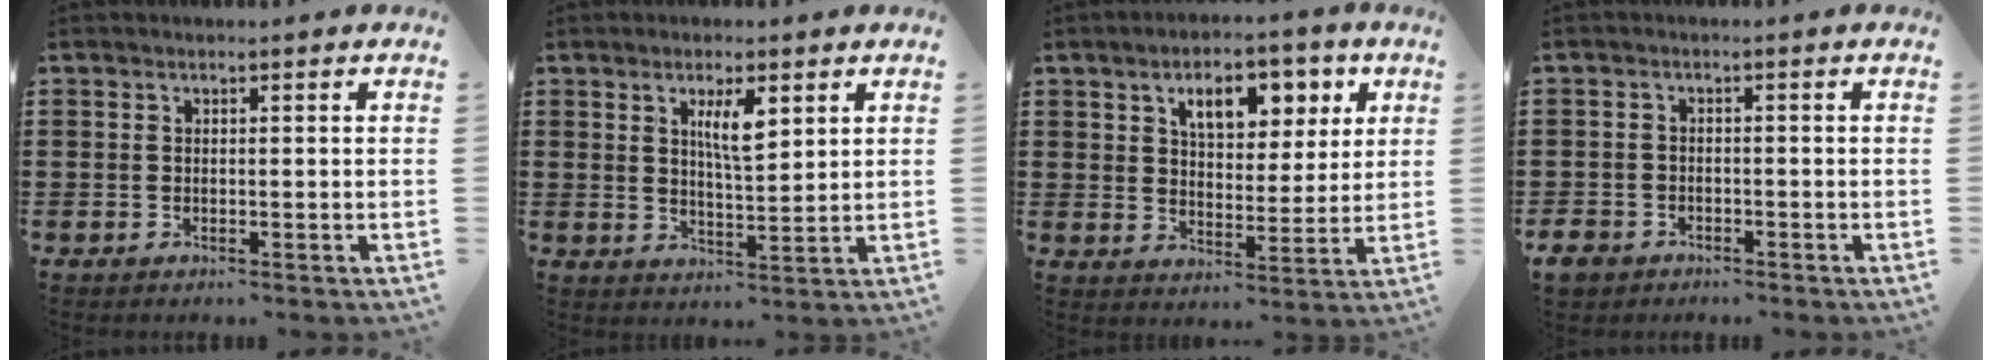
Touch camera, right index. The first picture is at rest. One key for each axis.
{"total": 4.9, "fx": 2.2, "fy": 1.3, "fz": 4.1, "tx": -0.079, "ty": 0.002, "tz": 0.034}
{"total": 7.5, "fx": 3.8, "fy": 4.1, "fz": 4.9, "tx": -0.085, "ty": 0.000, "tz": 0.059}
{"total": 2.4, "fx": -2.0, "fy": 1.2, "fz": 0.4, "tx": -0.020, "ty": 0.000, "tz": -0.046}